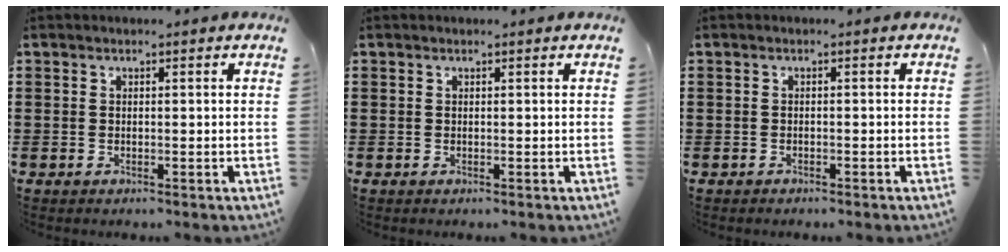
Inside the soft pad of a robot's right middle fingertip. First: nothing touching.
{"total": 0.0}
{"total": 0.6, "force": [-0.6, 0.2, 0.1], "torque": [-0.003, 0.000, -0.013]}